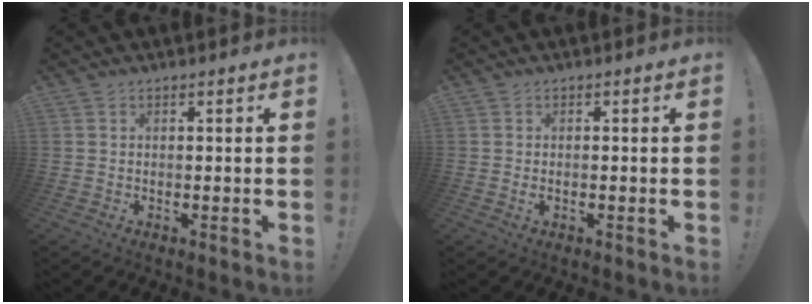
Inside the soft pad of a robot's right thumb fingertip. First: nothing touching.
{"total": 0.7, "force": [-0.1, 0.2, 0.7], "torque": [-0.005, -0.003, -0.003]}